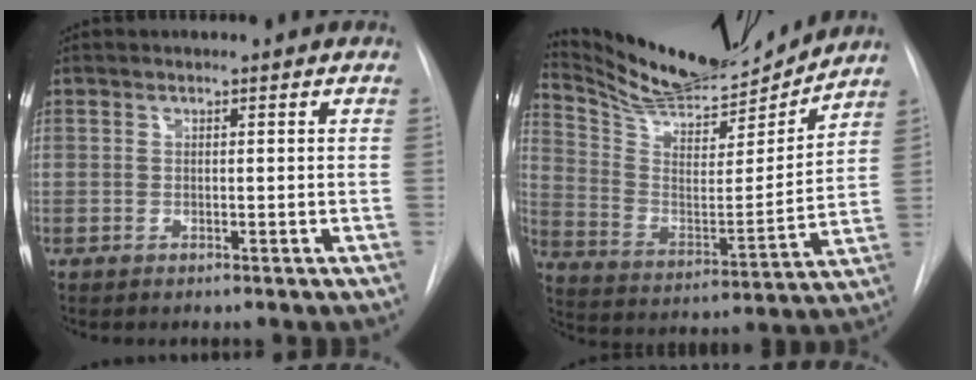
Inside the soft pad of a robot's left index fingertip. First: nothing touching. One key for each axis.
{"total": 17.7, "fx": 17.0, "fy": 2.0, "fz": 4.7, "tx": -0.093, "ty": -0.027, "tz": 0.279}